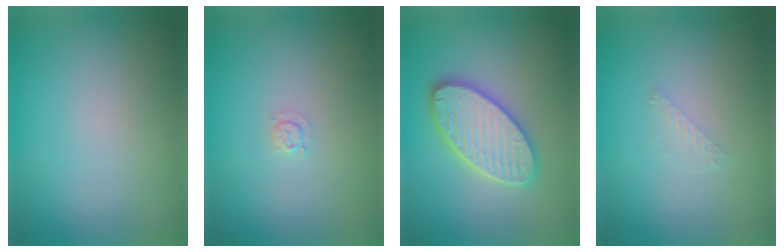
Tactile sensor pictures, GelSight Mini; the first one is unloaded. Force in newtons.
{"total": 0.9, "press": 0.9, "slide": 0.1}
{"total": 5.8, "press": 5.8, "slide": 0.7}
{"total": 0.8, "press": 0.8, "slide": 0.0}